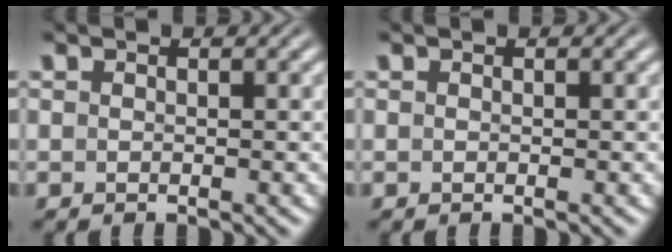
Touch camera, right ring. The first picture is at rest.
{"total": 0.0}